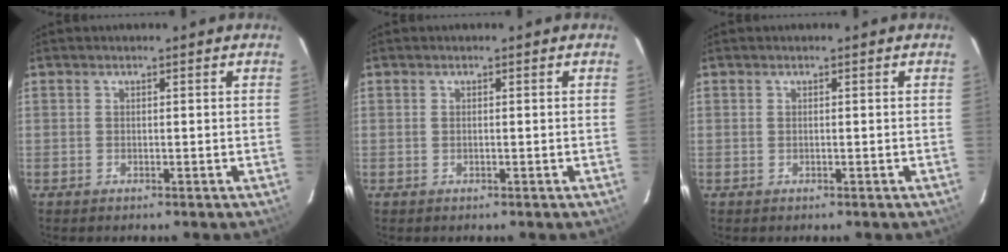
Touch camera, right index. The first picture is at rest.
{"total": 0.0}
{"total": 0.0}